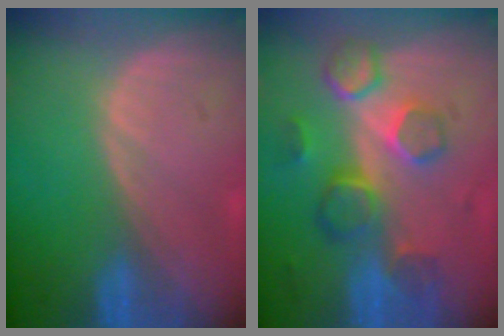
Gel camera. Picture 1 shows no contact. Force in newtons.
{"total": 8.8, "press": 7.9, "slide": 3.7}